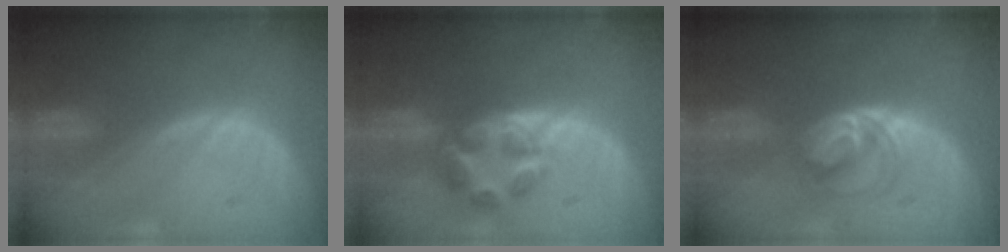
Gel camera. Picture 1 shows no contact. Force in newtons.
{"total": 6.4, "press": 5.5, "slide": 3.2}
{"total": 5.1, "press": 5.0, "slide": 1.3}